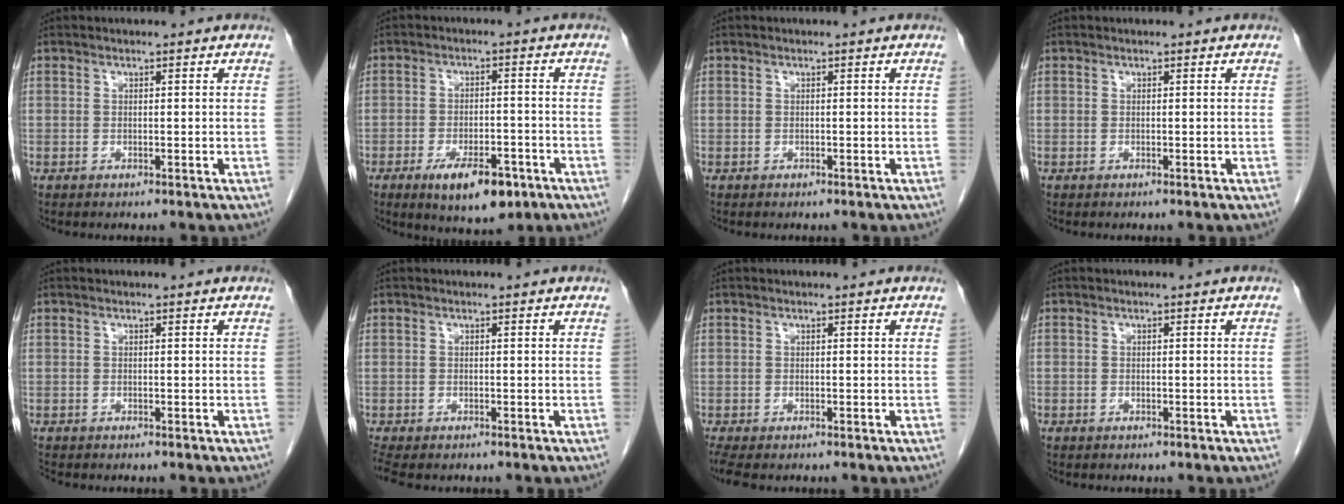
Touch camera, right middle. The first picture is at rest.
{"total": 9.1, "force": [-5.1, 3.5, 6.6], "torque": [-0.102, -0.006, -0.072]}
{"total": 0.0}
{"total": 0.0}
{"total": 0.8, "force": [-0.8, 0.1, 0.1], "torque": [-0.009, -0.004, -0.016]}
{"total": 4.7, "force": [-3.7, 1.7, 2.2], "torque": [-0.043, -0.012, -0.061]}
{"total": 4.4, "force": [-3.5, 1.5, 2.3], "torque": [-0.043, -0.014, -0.056]}
{"total": 0.0}